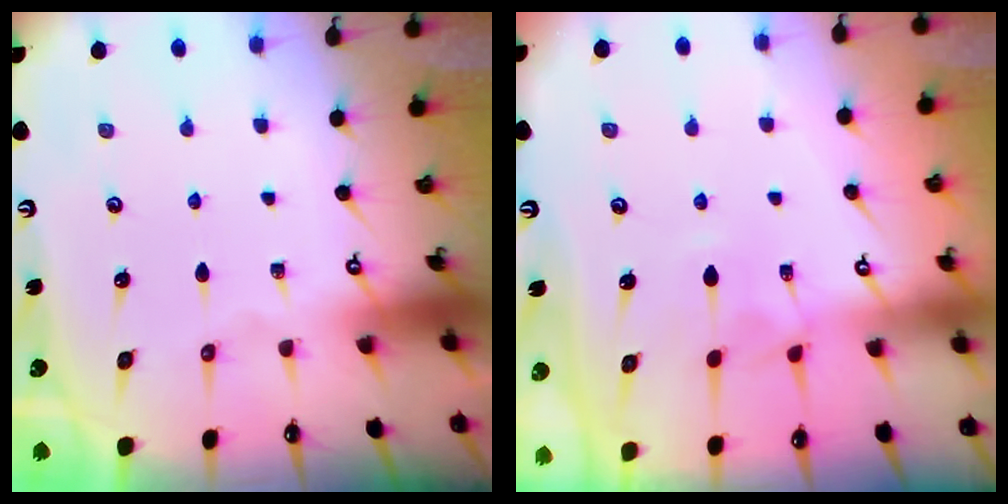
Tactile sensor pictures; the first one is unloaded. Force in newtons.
{"total": 2.0, "press": 2.0, "slide": 0.5}